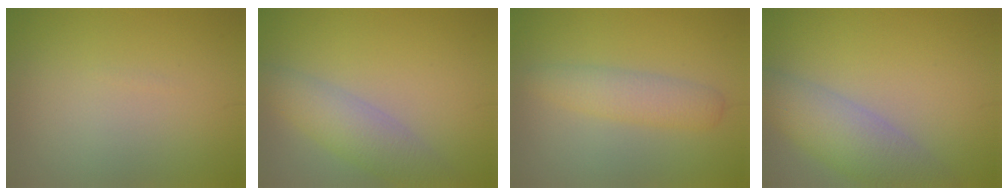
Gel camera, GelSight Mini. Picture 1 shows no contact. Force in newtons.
{"total": 4.1, "press": 4.1, "slide": 0.0}
{"total": 3.0, "press": 3.0, "slide": 0.1}
{"total": 5.7, "press": 5.7, "slide": 0.3}